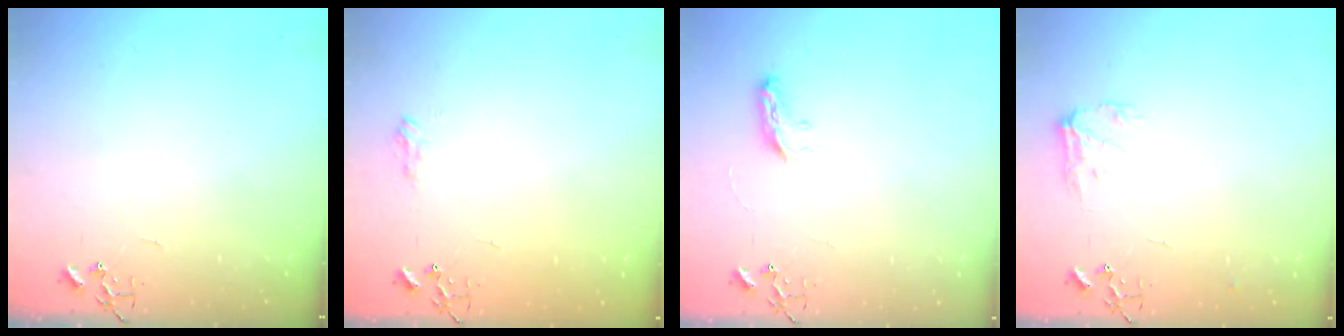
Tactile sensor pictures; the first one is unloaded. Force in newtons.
{"total": 7.8, "press": 7.8, "slide": 0.3}
{"total": 5.7, "press": 5.7, "slide": 0.7}
{"total": 7.9, "press": 7.9, "slide": 0.5}